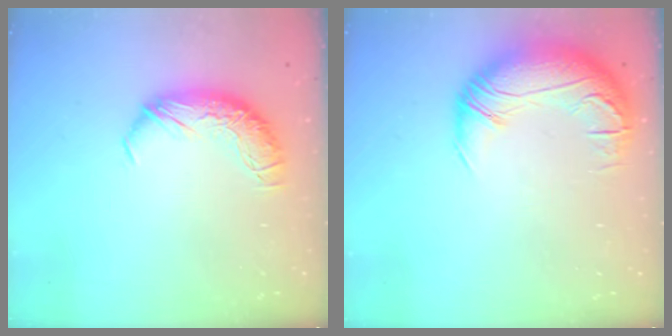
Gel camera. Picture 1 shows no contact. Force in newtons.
{"total": 3.2, "press": 0.6, "slide": 3.2}